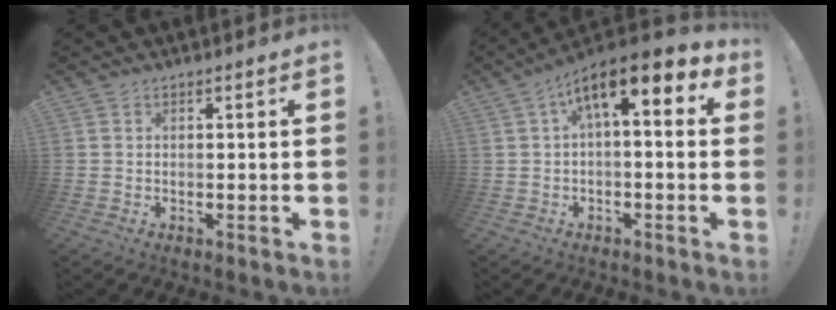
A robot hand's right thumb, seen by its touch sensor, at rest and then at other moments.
{"total": 10.0, "force": [4.2, 2.4, 8.8], "torque": [-0.146, -0.025, 0.070]}